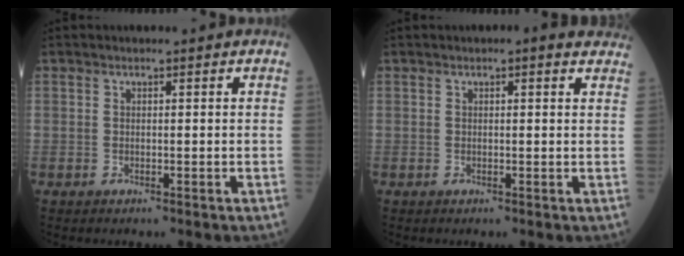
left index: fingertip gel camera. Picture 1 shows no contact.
{"total": 2.6, "force": [2.0, 0.8, 1.6], "torque": [-0.016, 0.011, 0.012]}